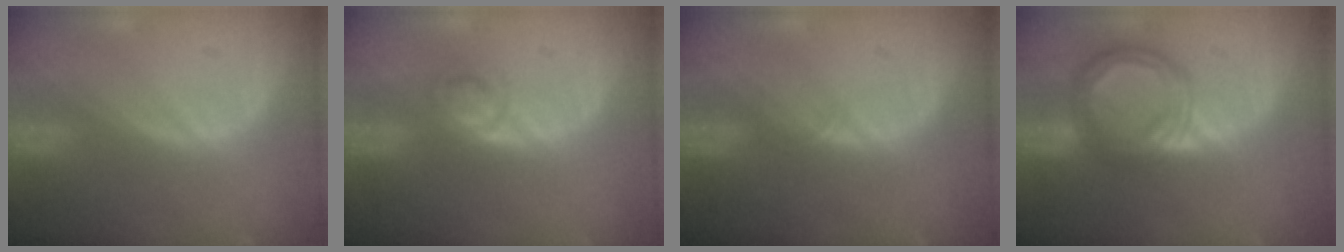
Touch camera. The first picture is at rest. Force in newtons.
{"total": 3.0, "press": 2.9, "slide": 0.2}
{"total": 0.8, "press": 0.7, "slide": 0.4}
{"total": 7.6, "press": 7.5, "slide": 0.6}